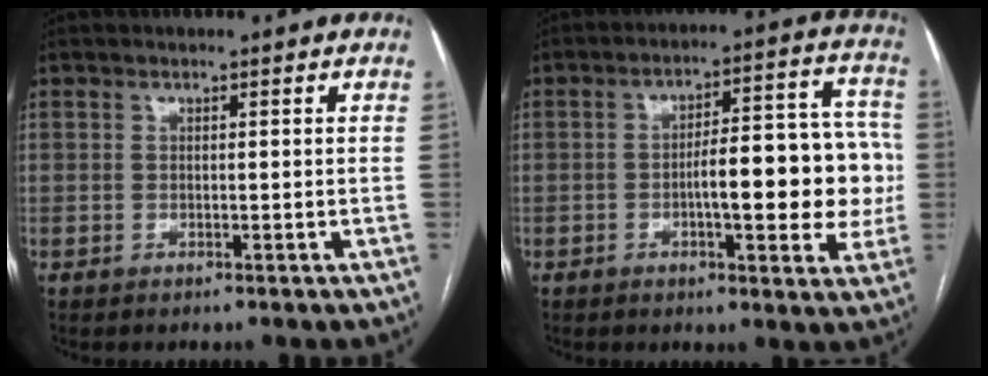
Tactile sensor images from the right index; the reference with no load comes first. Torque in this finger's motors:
{"motor_torque": [1.80, -0.33, 0.86, 0.13]}